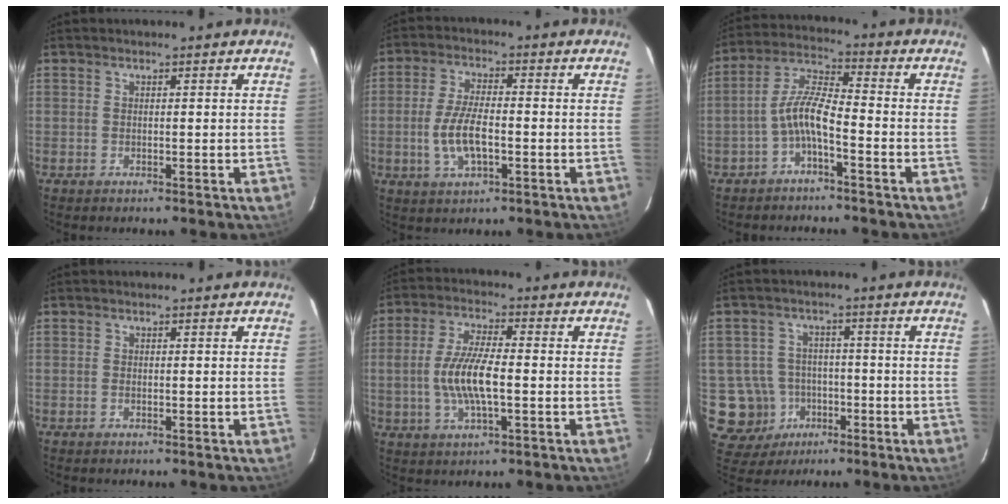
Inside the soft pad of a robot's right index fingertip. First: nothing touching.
{"total": 8.3, "force": [-2.0, 3.3, 7.3], "torque": [-0.149, -0.003, -0.035]}
{"total": 6.6, "force": [-3.1, 1.3, 5.6], "torque": [-0.130, 0.018, -0.061]}
{"total": 0.6, "force": [-0.2, 0.3, 0.5], "torque": [-0.010, 0.000, -0.004]}
{"total": 9.8, "force": [-1.4, 3.0, 9.2], "torque": [-0.188, 0.001, -0.026]}
{"total": 9.8, "force": [-3.1, 9.2, 1.2], "torque": [-0.061, 0.028, -0.037]}